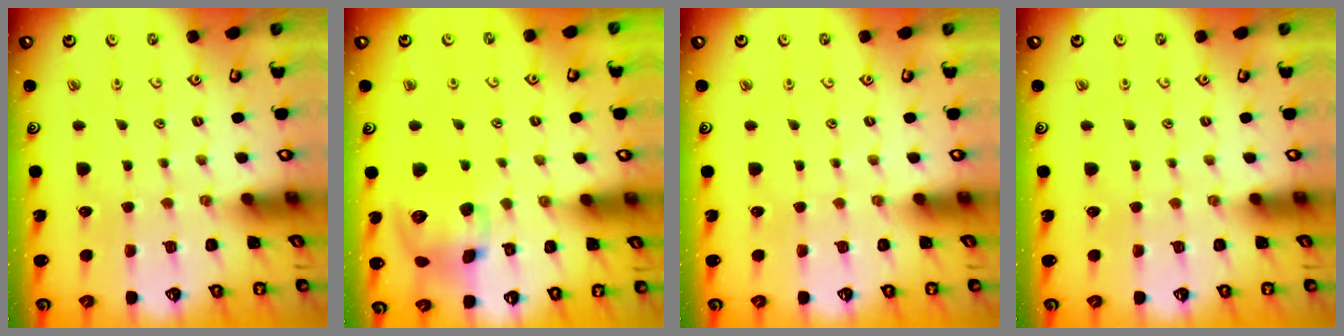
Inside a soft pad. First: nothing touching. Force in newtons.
{"total": 13.4, "press": 13.2, "slide": 2.0}
{"total": 0.0}
{"total": 0.0}